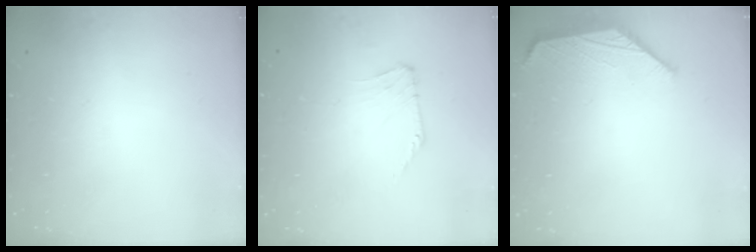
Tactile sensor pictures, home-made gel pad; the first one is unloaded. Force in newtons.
{"total": 0.0}
{"total": 0.0}